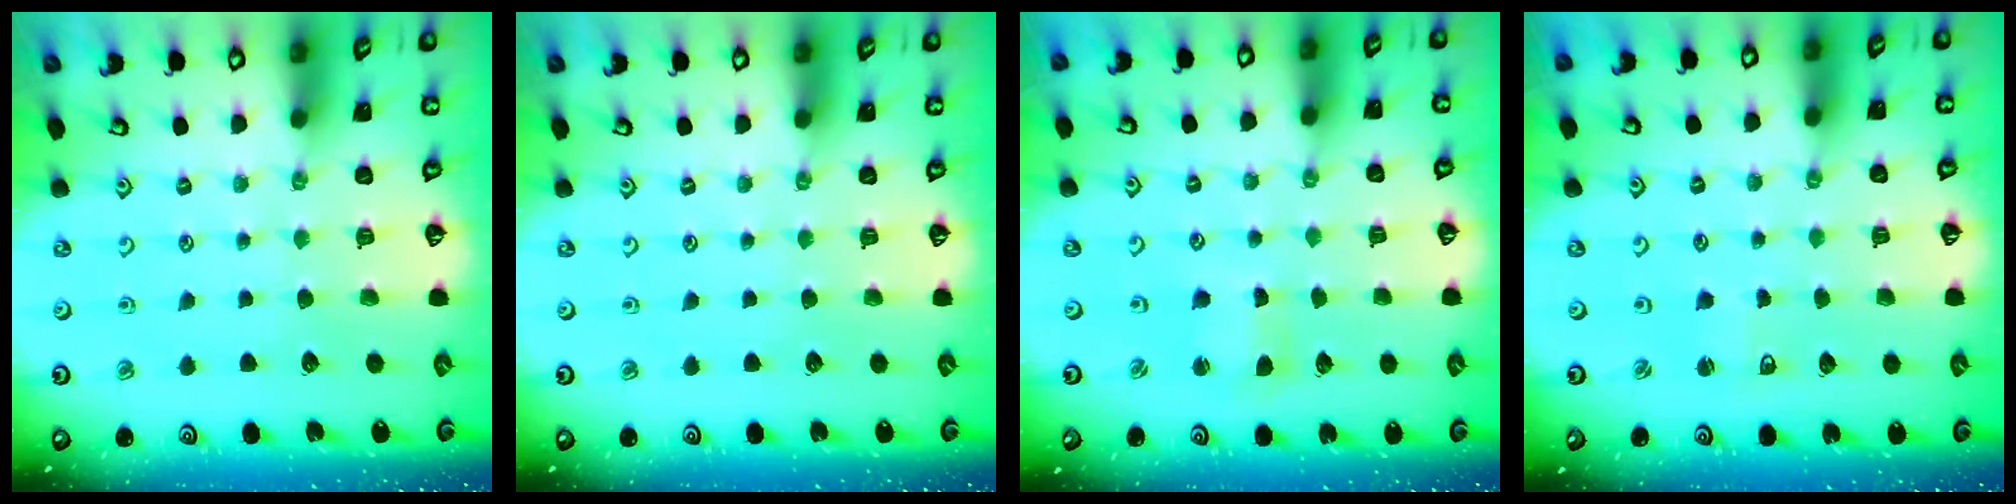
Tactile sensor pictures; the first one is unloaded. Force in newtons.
{"total": 0.0}
{"total": 2.7, "press": 2.7, "slide": 0.3}
{"total": 2.4, "press": 2.4, "slide": 0.3}